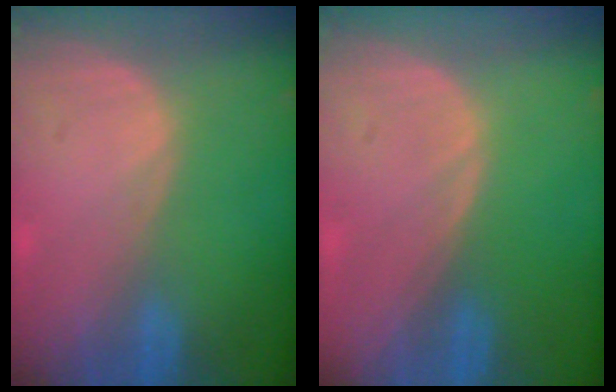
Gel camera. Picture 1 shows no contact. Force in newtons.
{"total": 0.0}